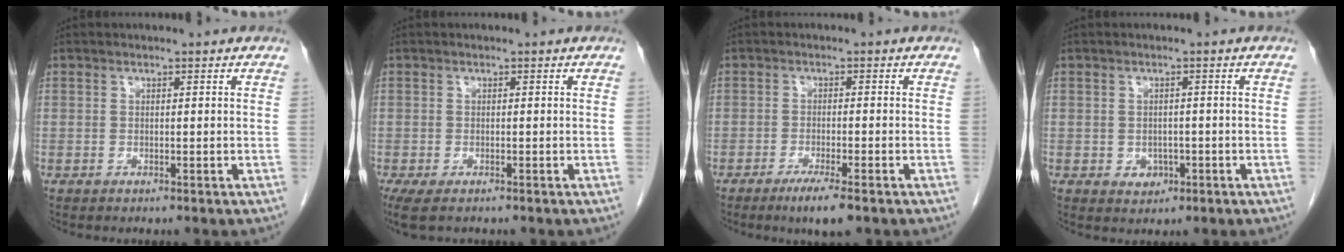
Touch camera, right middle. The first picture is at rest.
{"total": 4.3, "force": [-3.1, 1.5, 2.6], "torque": [-0.050, -0.015, -0.049]}
{"total": 4.7, "force": [-3.1, 0.3, 3.6], "torque": [-0.062, -0.012, -0.052]}
{"total": 2.4, "force": [-0.8, 1.9, 1.1], "torque": [-0.010, 0.004, -0.003]}